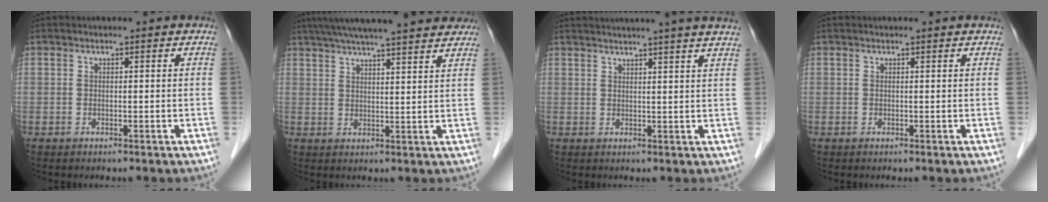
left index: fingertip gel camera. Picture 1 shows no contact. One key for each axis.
{"total": 20.7, "fx": 18.0, "fy": 1.8, "fz": 10.1, "tx": -0.164, "ty": 0.039, "tz": 0.241}
{"total": 15.0, "fx": 13.6, "fy": -1.2, "fz": 6.3, "tx": -0.105, "ty": -0.005, "tz": 0.162}
{"total": 0.9, "fx": 0.9, "fy": -0.1, "fz": 0.2, "tx": -0.012, "ty": 0.000, "tz": 0.011}